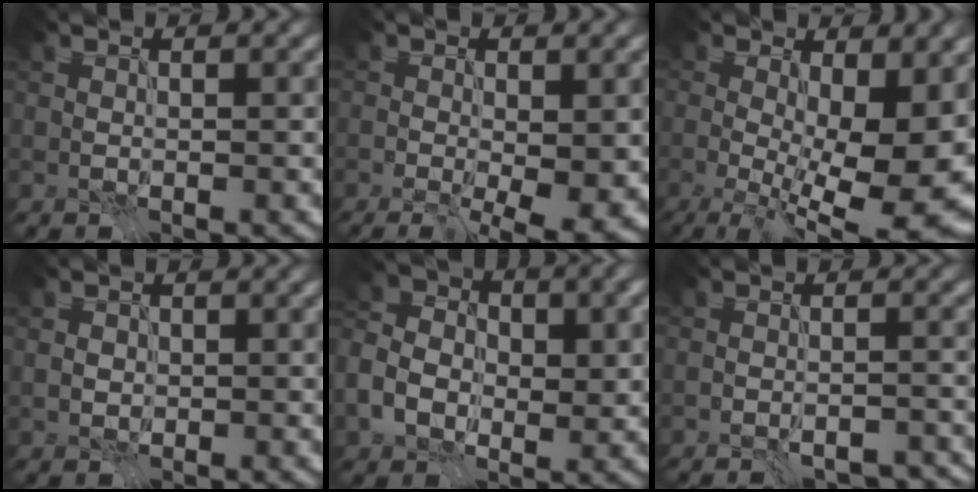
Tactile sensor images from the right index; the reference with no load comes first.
{"total": 3.9, "force": [-0.3, 1.2, 3.7], "torque": [-0.047, -0.008, -0.002]}
{"total": 12.4, "force": [-0.2, 4.8, 11.5], "torque": [-0.154, -0.012, 0.010]}
{"total": 0.7, "force": [0.0, 0.7, 0.1], "torque": [-0.001, -0.001, 0.005]}
{"total": 7.1, "force": [-1.0, 5.4, 4.6], "torque": [-0.075, 0.003, -0.021]}
{"total": 2.0, "force": [-1.6, 0.6, 1.0], "torque": [-0.002, -0.002, -0.018]}